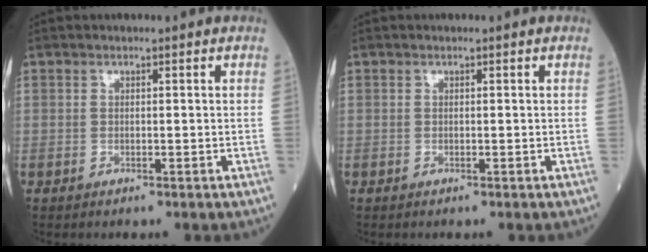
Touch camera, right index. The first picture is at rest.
{"total": 0.0}